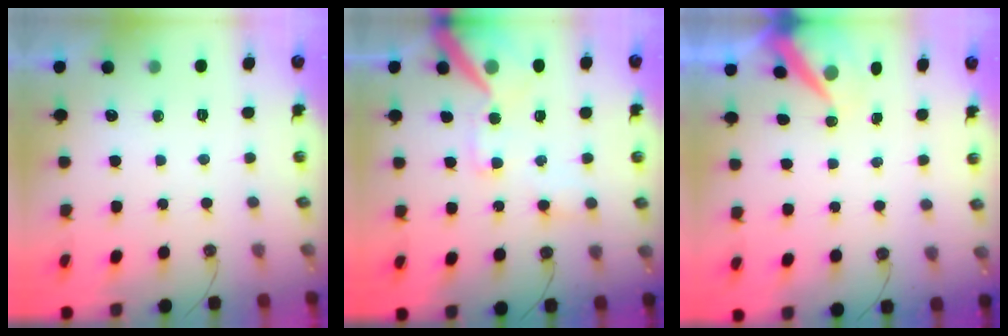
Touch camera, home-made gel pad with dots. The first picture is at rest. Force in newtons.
{"total": 15.0, "press": 14.9, "slide": 1.9}
{"total": 6.1, "press": 6.1, "slide": 0.6}